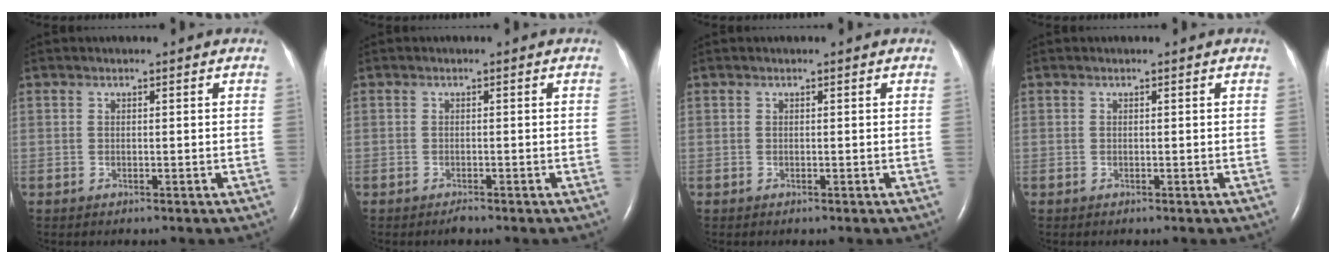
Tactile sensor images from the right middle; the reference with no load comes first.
{"total": 0.8, "force": [-0.7, 0.1, 0.3], "torque": [-0.009, -0.001, -0.010]}
{"total": 0.0}
{"total": 0.0}